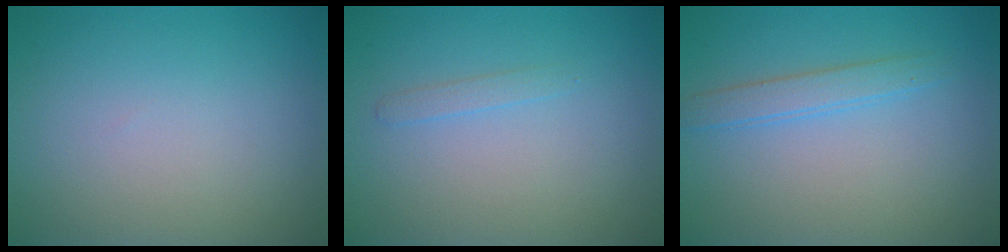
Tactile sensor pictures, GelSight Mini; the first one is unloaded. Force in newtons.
{"total": 0.8, "press": 0.8, "slide": 0.0}
{"total": 1.9, "press": 1.9, "slide": 0.1}